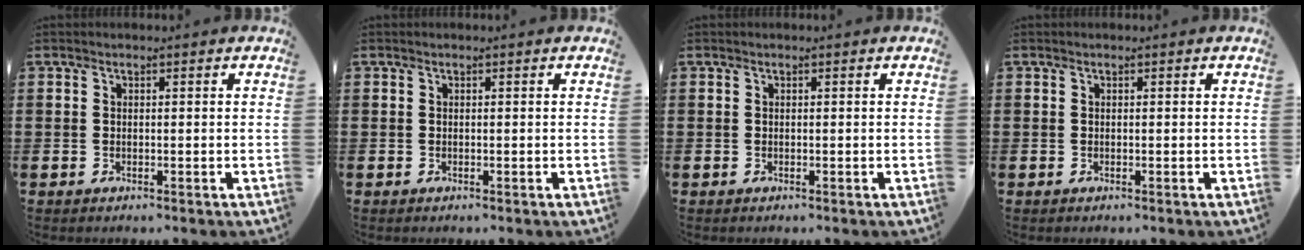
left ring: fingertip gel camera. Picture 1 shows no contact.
{"total": 0.0}
{"total": 0.0}
{"total": 0.0}